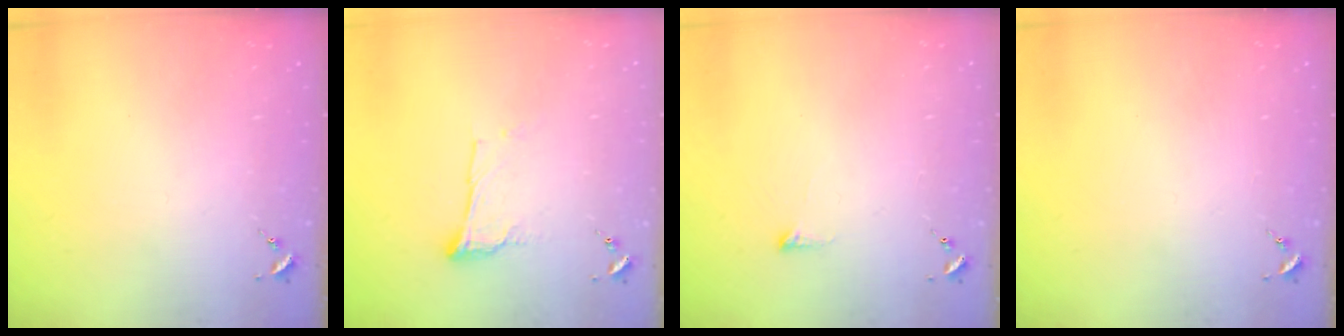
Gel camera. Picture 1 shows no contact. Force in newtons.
{"total": 8.9, "press": 8.9, "slide": 0.3}
{"total": 4.2, "press": 4.1, "slide": 1.0}
{"total": 0.0}